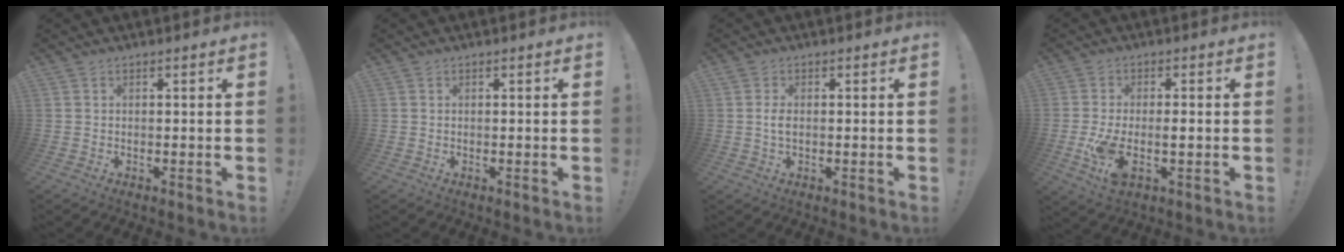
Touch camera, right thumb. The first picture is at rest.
{"total": 0.0}
{"total": 2.2, "force": [0.0, 1.2, 1.9], "torque": [-0.042, 0.001, -0.004]}
{"total": 7.2, "force": [-1.8, 3.1, 6.2], "torque": [-0.140, -0.008, -0.034]}